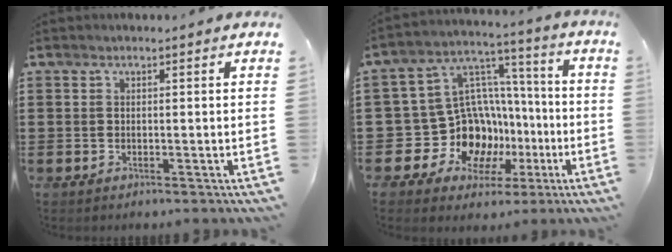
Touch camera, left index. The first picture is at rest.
{"total": 13.2, "force": [-2.7, 12.2, 4.3], "torque": [-0.124, -0.013, -0.018]}